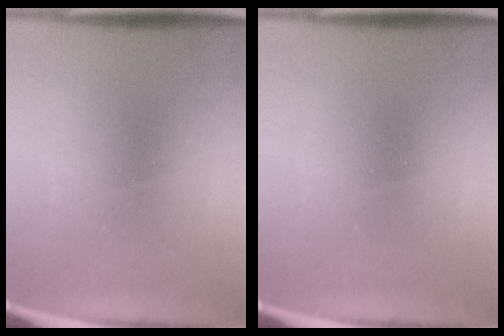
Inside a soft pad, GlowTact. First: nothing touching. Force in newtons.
{"total": 0.0}